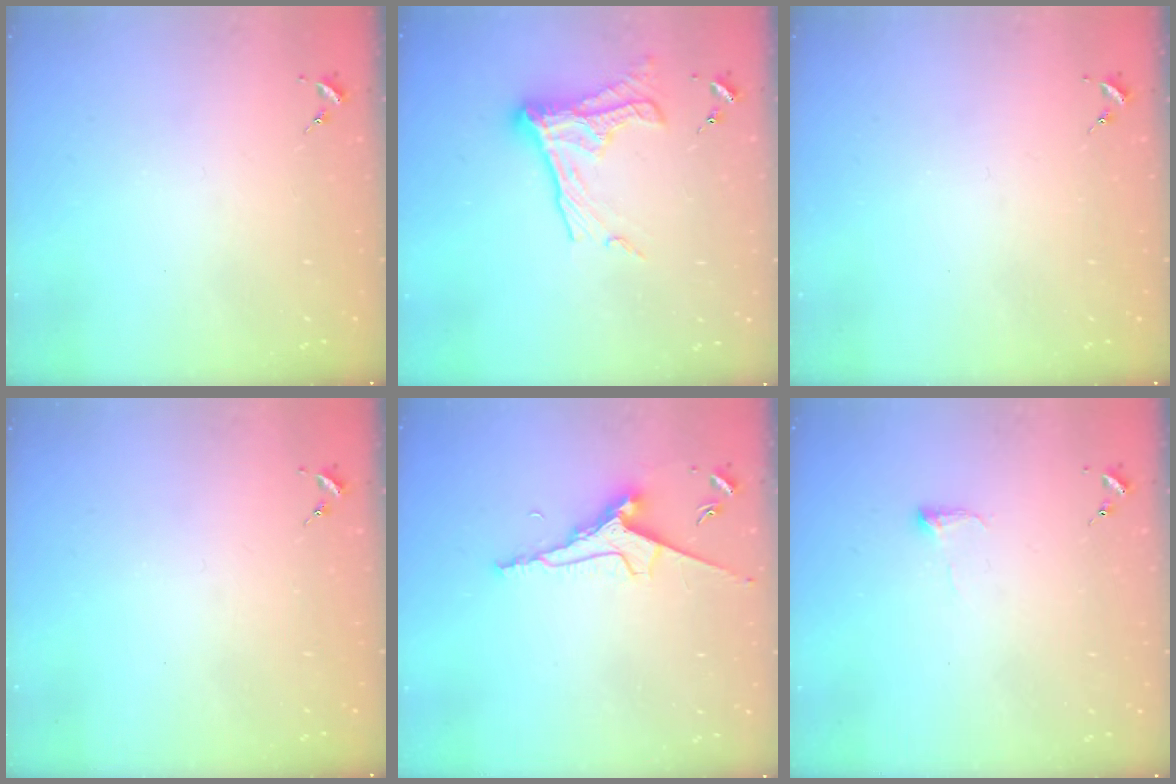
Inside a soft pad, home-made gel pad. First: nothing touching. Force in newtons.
{"total": 14.8, "press": 14.7, "slide": 1.3}
{"total": 0.0}
{"total": 0.0}
{"total": 8.9, "press": 8.8, "slide": 1.0}
{"total": 5.0, "press": 4.9, "slide": 1.0}